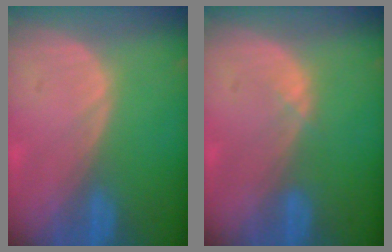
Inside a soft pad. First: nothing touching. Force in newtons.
{"total": 0.9, "press": 0.9, "slide": 0.3}